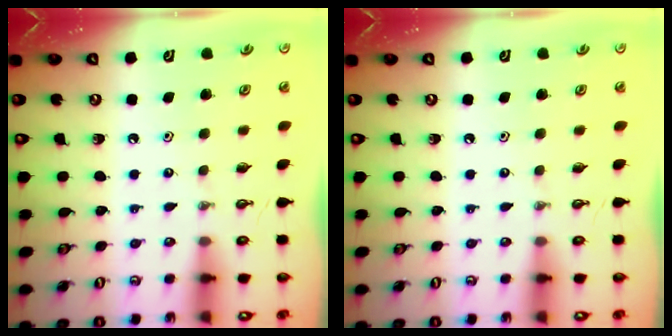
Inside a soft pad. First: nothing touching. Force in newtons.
{"total": 0.0}